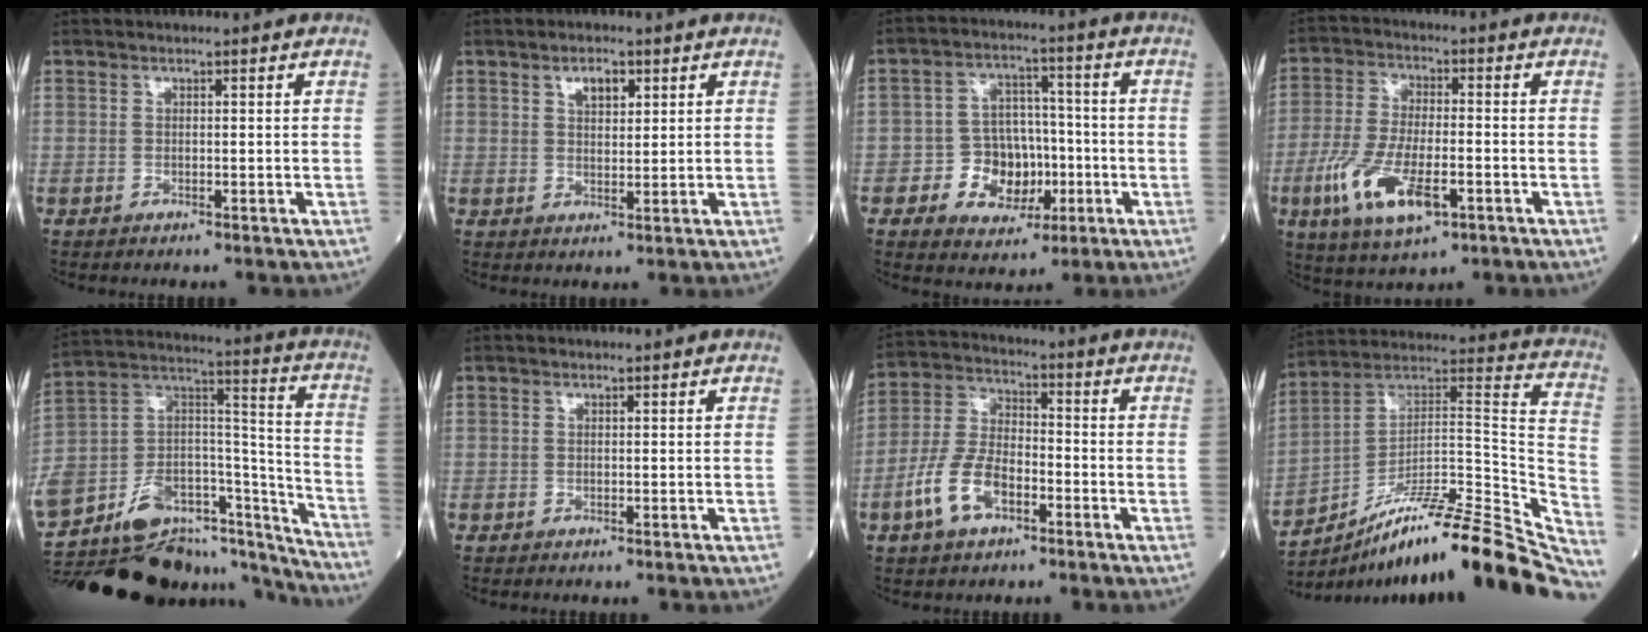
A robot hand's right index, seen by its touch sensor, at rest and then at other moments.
{"total": 3.2, "force": [1.7, 1.5, 2.3], "torque": [-0.039, 0.002, 0.030]}
{"total": 8.7, "force": [-2.4, 6.8, 4.9], "torque": [-0.076, 0.023, -0.032]}
{"total": 12.1, "force": [-4.7, 3.9, 10.4], "torque": [-0.215, -0.016, -0.083]}
{"total": 38.2, "force": [-29.0, 14.5, 20.2], "torque": [-0.424, -0.006, -0.437]}
{"total": 0.0}
{"total": 9.6, "force": [-4.3, 4.6, 7.3], "torque": [-0.167, 0.011, -0.084]}
{"total": 29.3, "force": [-24.0, 1.6, 16.8], "torque": [-0.177, 0.007, -0.366]}